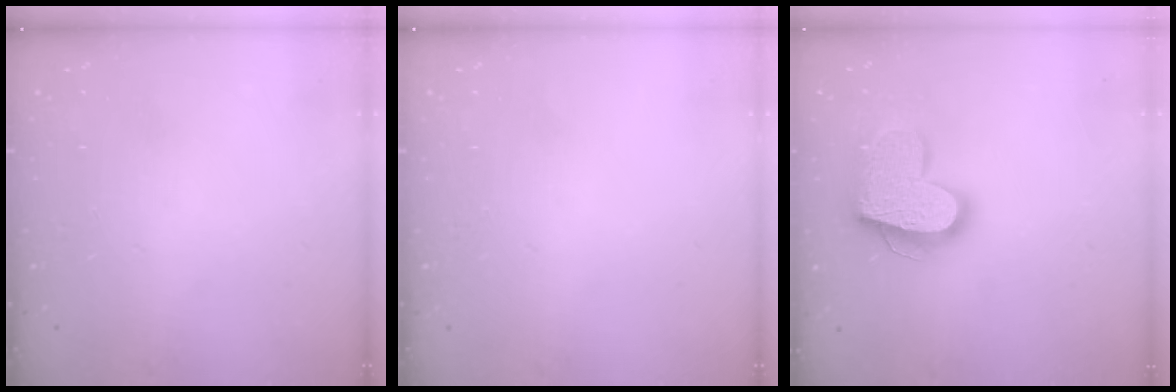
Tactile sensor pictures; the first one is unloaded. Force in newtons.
{"total": 0.0}
{"total": 17.7, "press": 17.7, "slide": 1.5}